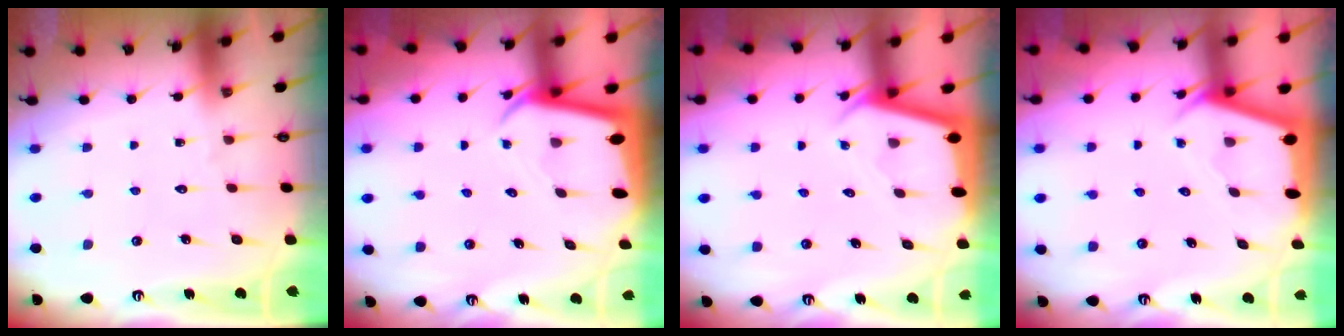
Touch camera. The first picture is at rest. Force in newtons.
{"total": 2.8, "press": 2.8, "slide": 0.1}
{"total": 2.2, "press": 2.2, "slide": 0.1}
{"total": 2.3, "press": 2.3, "slide": 0.3}